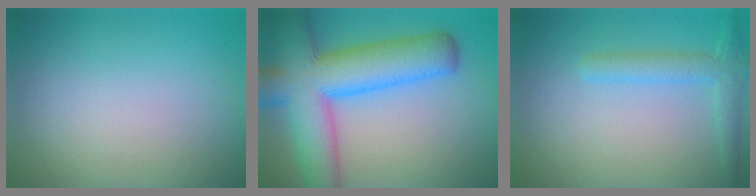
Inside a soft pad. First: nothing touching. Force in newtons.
{"total": 12.0, "press": 12.0, "slide": 0.4}
{"total": 2.6, "press": 2.6, "slide": 0.2}